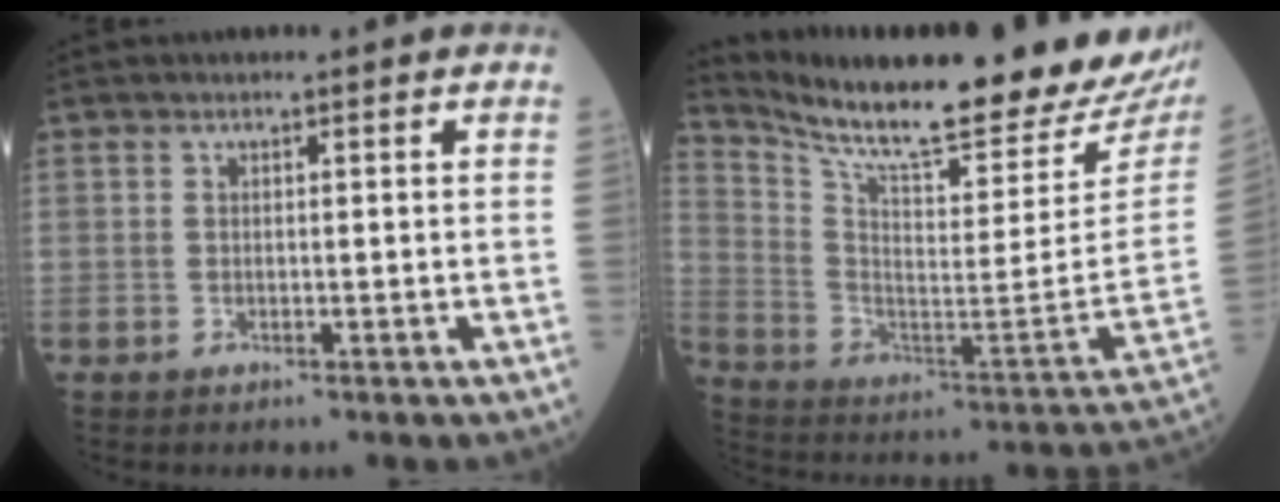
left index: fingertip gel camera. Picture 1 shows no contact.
{"total": 27.2, "force": [23.8, 2.4, 13.0], "torque": [-0.227, -0.091, 0.337]}